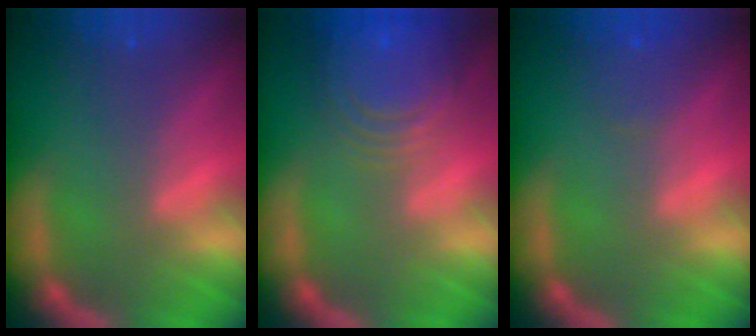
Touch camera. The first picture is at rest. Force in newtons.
{"total": 10.0}
{"total": 1.4}